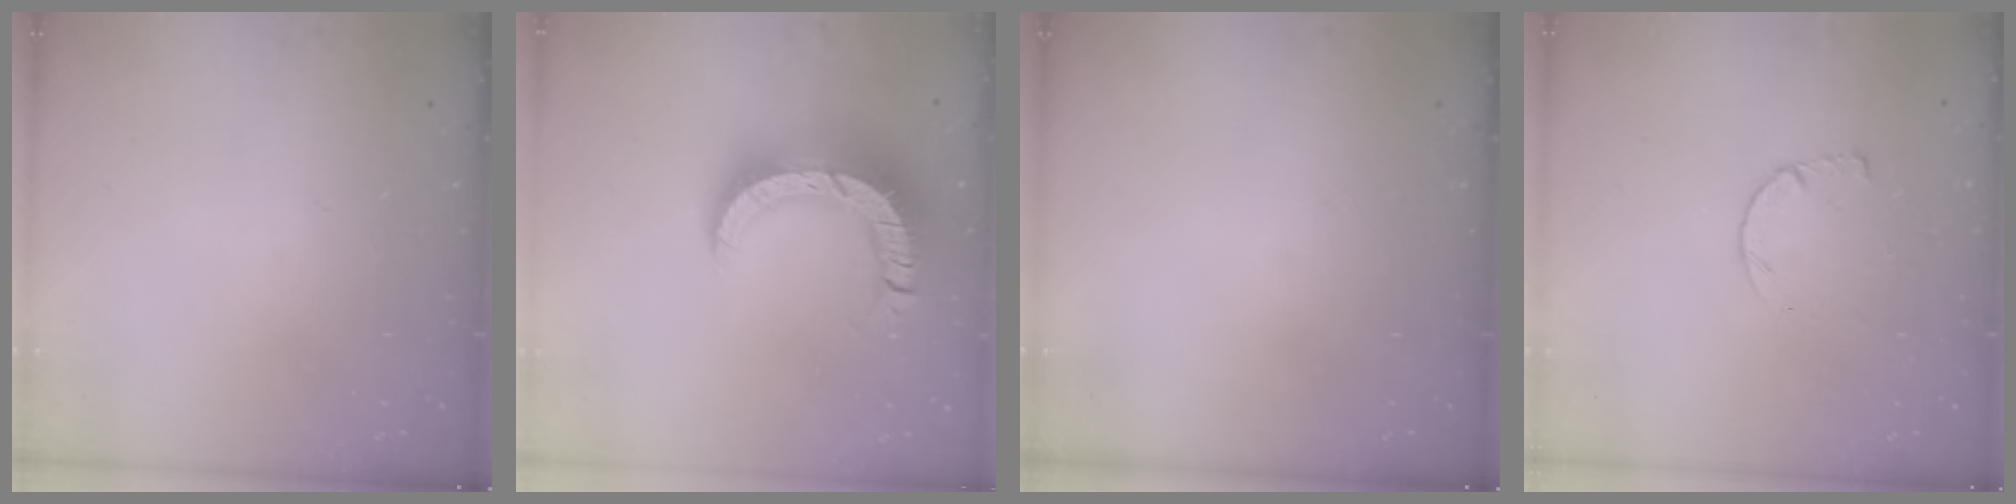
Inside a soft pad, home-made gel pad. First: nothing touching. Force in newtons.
{"total": 14.4, "press": 14.3, "slide": 1.7}
{"total": 0.0}
{"total": 2.5, "press": 2.5, "slide": 0.3}